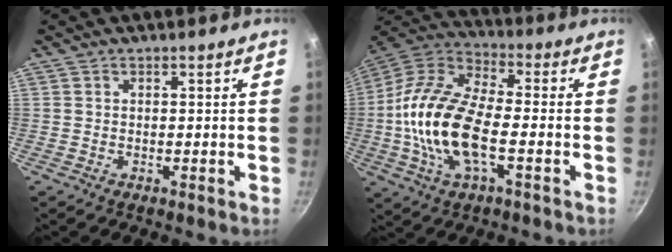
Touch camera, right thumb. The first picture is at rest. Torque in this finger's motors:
{"motor_torque": [-0.33, 1.36, 2.05, -0.72, 0.62]}